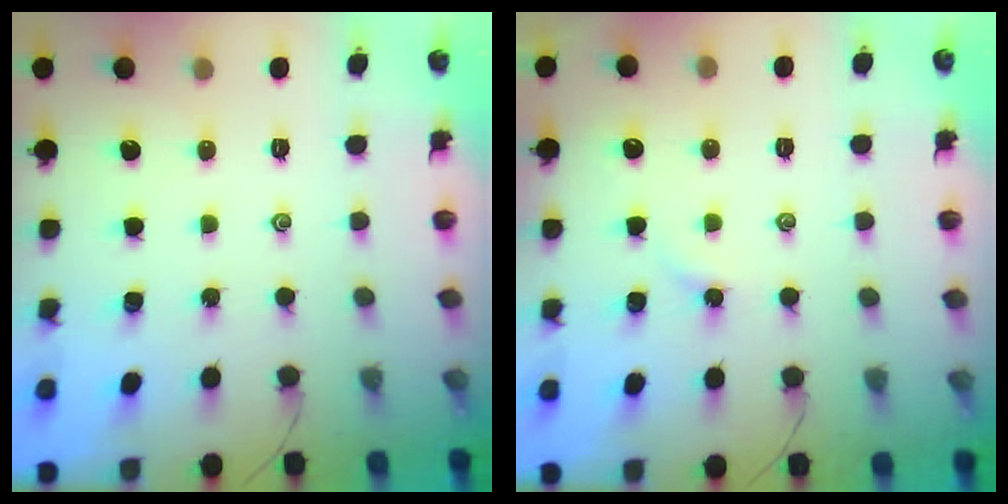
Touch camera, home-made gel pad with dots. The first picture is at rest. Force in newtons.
{"total": 1.7, "press": 1.6, "slide": 0.4}